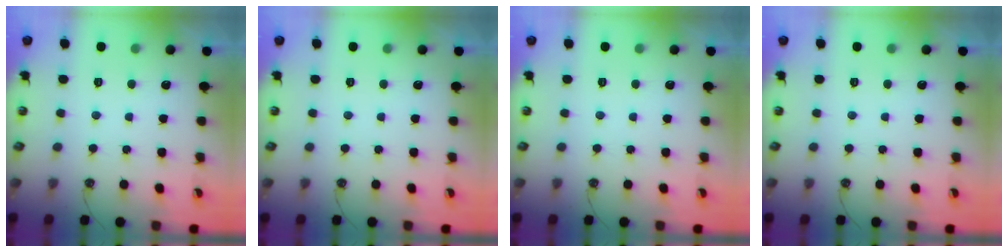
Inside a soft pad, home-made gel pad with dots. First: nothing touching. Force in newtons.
{"total": 0.0}
{"total": 0.0}
{"total": 0.0}